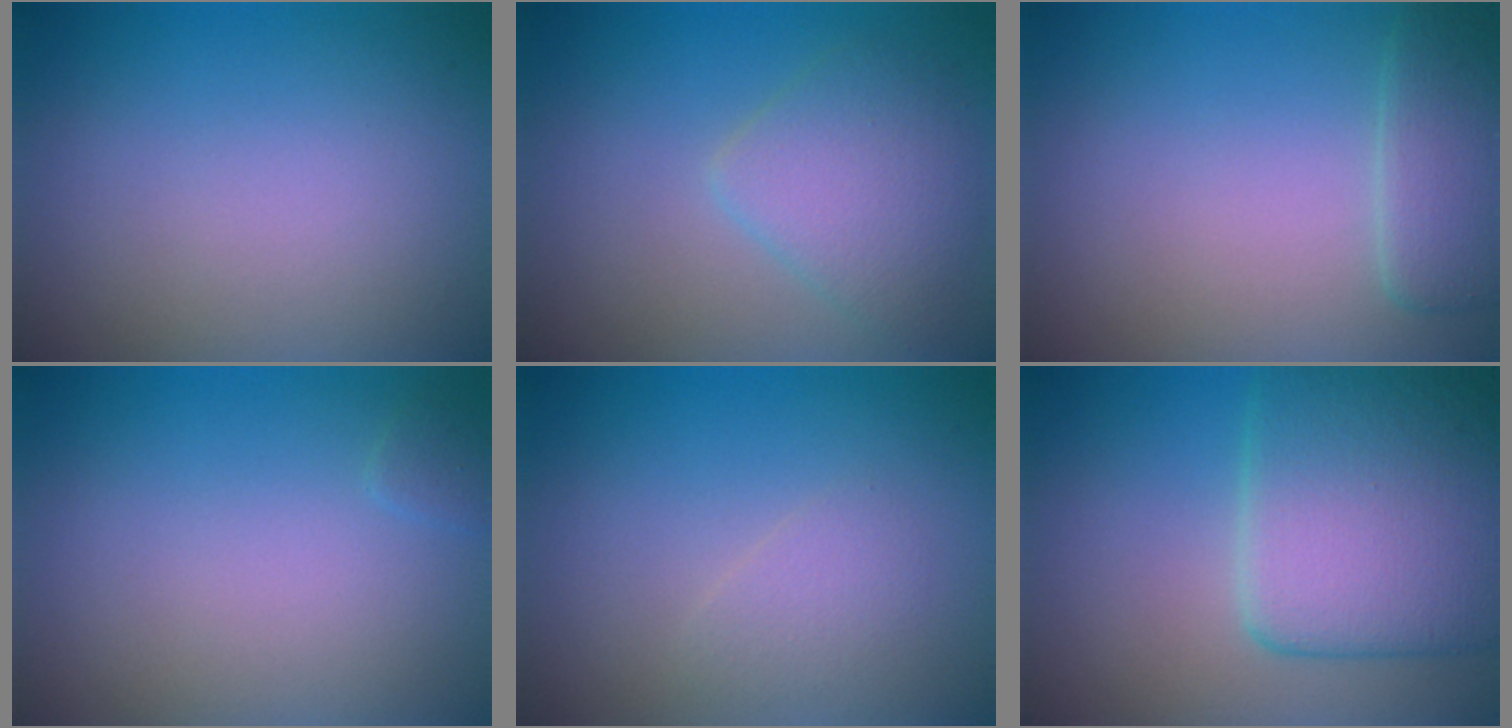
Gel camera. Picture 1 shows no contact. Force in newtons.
{"total": 3.7, "press": 3.7, "slide": 0.0}
{"total": 2.4, "press": 1.7, "slide": 1.7}
{"total": 0.6, "press": 0.6, "slide": 0.0}
{"total": 1.3, "press": 1.3, "slide": 0.1}
{"total": 8.6, "press": 8.6, "slide": 0.6}